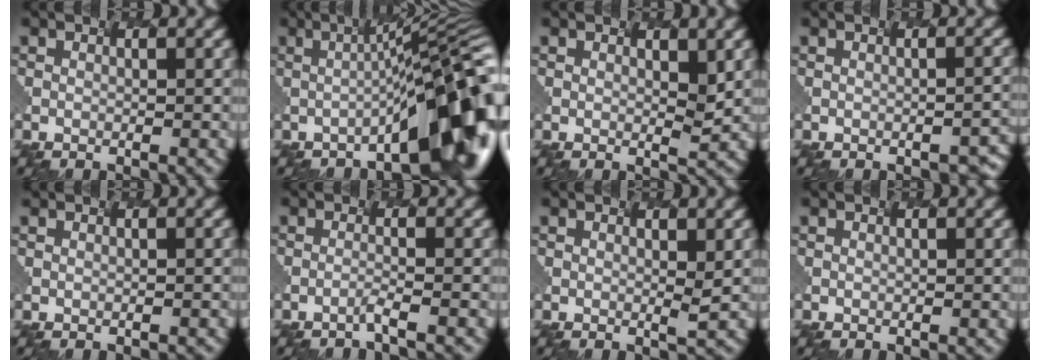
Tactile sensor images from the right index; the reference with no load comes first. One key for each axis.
{"total": 11.7, "fx": -3.4, "fy": 2.6, "fz": 10.8, "tx": -0.122, "ty": 0.018, "tz": -0.047}
{"total": 1.5, "fx": 0.9, "fy": 0.4, "fz": 1.1, "tx": -0.019, "ty": -0.004, "tz": 0.023}
{"total": 3.0, "fx": -1.1, "fy": 1.3, "fz": 2.5, "tx": -0.015, "ty": 0.001, "tz": 0.005}
{"total": 0.6, "fx": 0.4, "fy": 0.3, "fz": 0.2, "tx": 0.002, "ty": 0.002, "tz": 0.012}
{"total": 1.4, "fx": -1.3, "fy": -0.3, "fz": 0.4, "tx": -0.004, "ty": 0.009, "tz": -0.028}
{"total": 0.9, "fx": 0.5, "fy": -0.1, "fz": 0.7, "tx": -0.012, "ty": -0.005, "tz": 0.017}
{"total": 0.0}